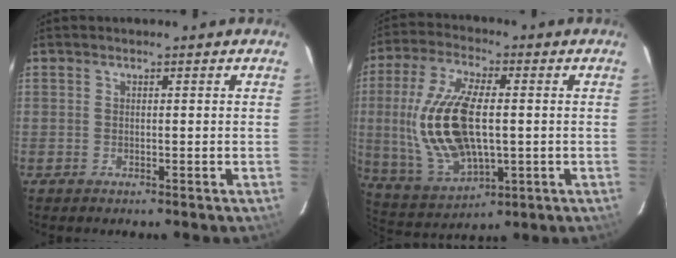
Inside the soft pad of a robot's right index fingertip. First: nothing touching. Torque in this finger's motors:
{"motor_torque": [2.14, 0.00, 0.60, 0.19]}